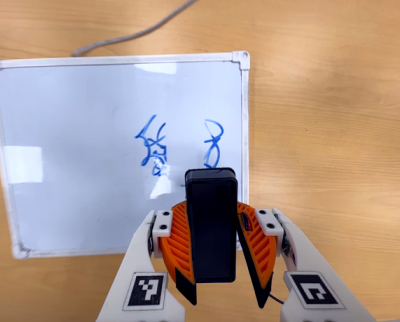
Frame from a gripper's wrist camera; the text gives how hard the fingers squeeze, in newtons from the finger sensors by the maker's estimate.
{"total": 8.6, "left": 8.9, "right": 8.2}